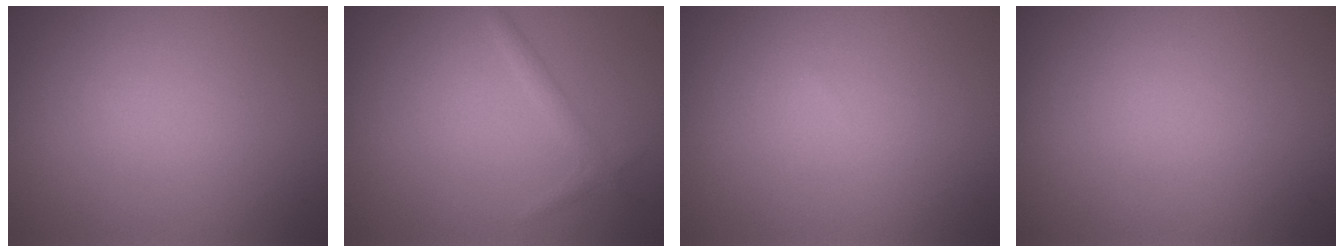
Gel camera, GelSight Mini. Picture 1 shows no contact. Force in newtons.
{"total": 1.1, "press": 1.1, "slide": 0.0}
{"total": 0.0}
{"total": 0.0}